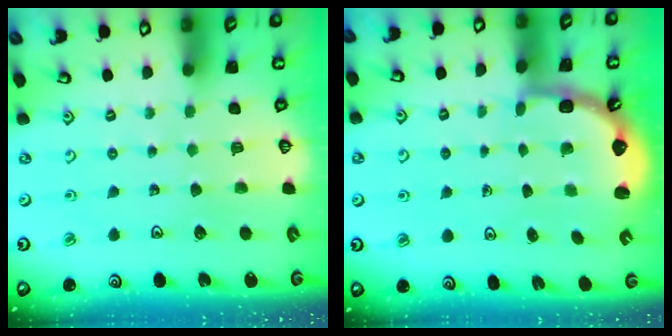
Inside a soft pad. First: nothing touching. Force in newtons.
{"total": 2.5, "press": 2.1, "slide": 1.3}